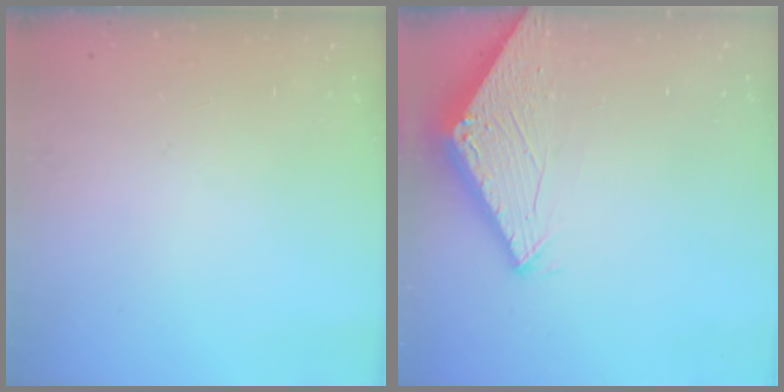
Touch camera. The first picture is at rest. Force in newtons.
{"total": 2.8, "press": 2.8, "slide": 0.2}